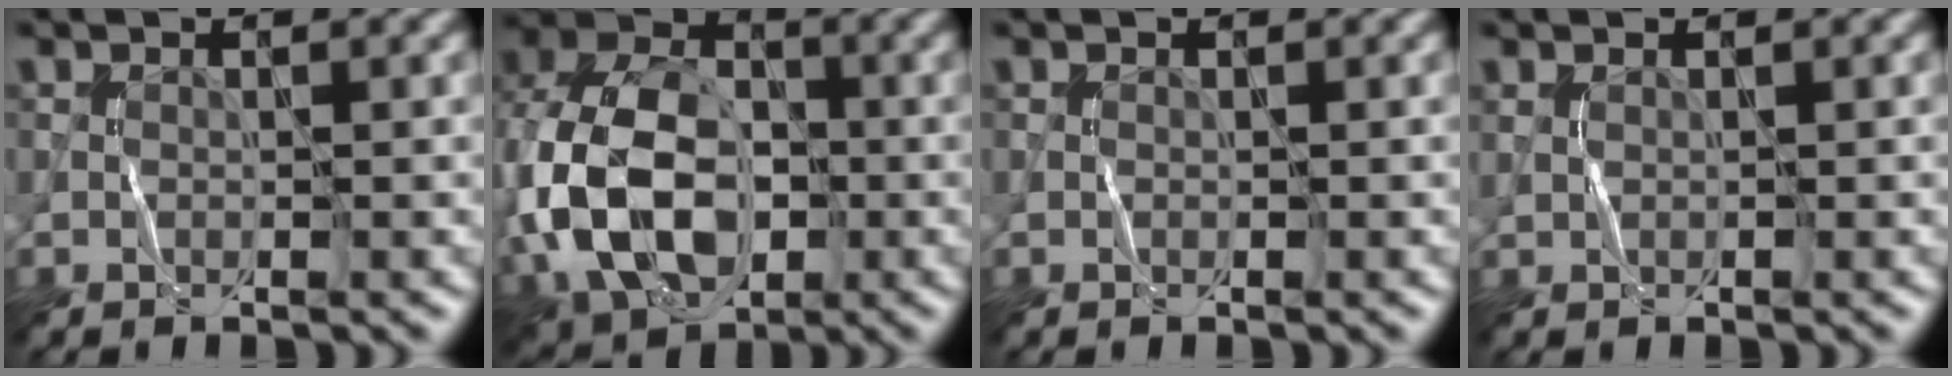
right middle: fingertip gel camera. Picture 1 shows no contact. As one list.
[{"total": 14.7, "force": [-2.7, 10.0, 10.4], "torque": [-0.227, -0.003, -0.062]}, {"total": 0.0}, {"total": 0.5, "force": [0.4, 0.1, 0.4], "torque": [-0.012, 0.001, 0.009]}]